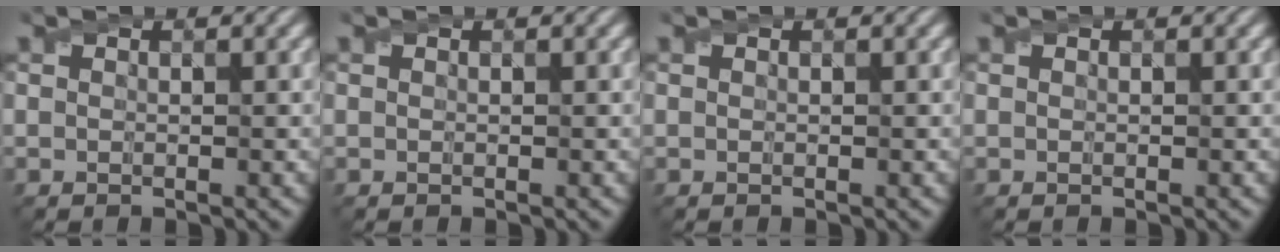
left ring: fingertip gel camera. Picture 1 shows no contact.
{"total": 0.0}
{"total": 0.0}
{"total": 0.0}